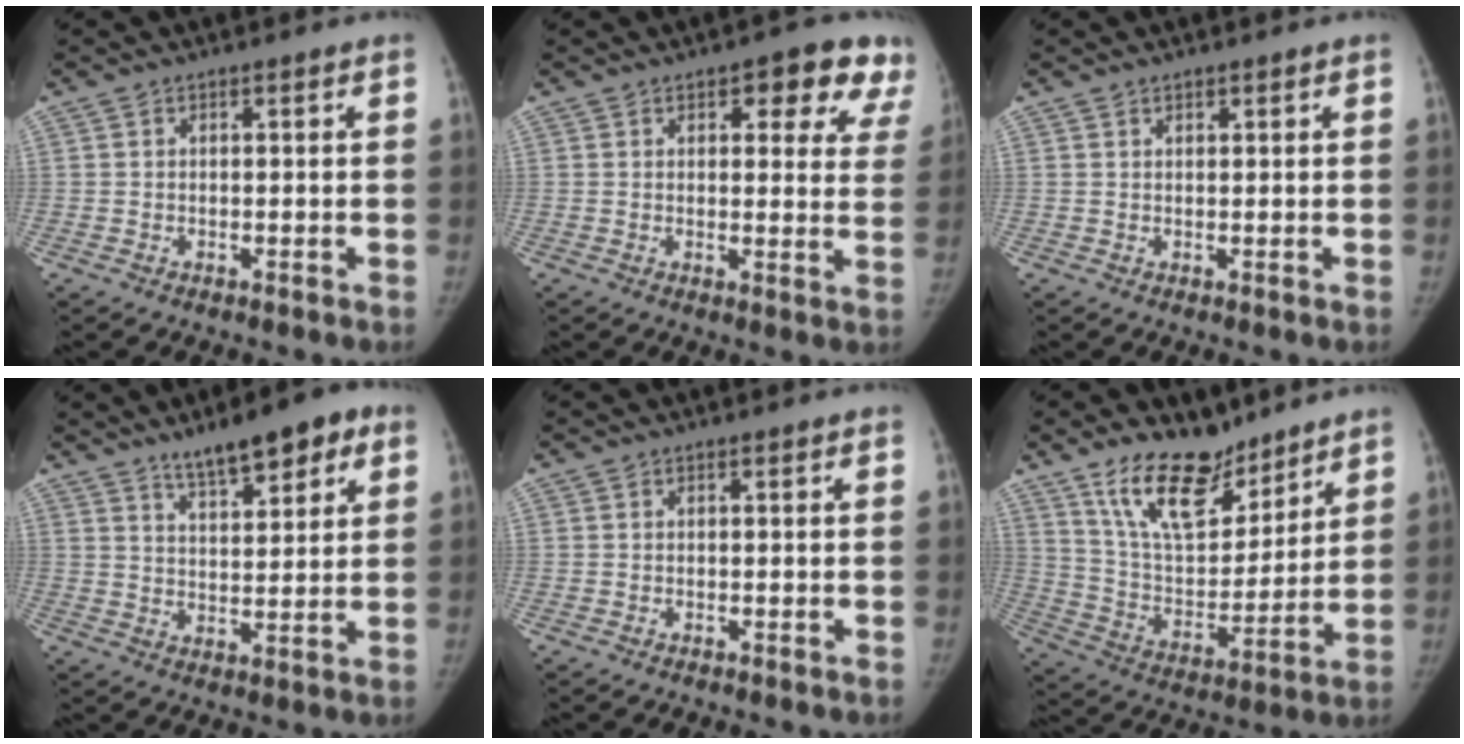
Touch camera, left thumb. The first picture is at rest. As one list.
[{"total": 12.3, "force": [7.1, 5.3, 8.5], "torque": [-0.052, -0.027, 0.070]}, {"total": 1.0, "force": [0.8, 0.4, 0.3], "torque": [-0.001, -0.004, 0.011]}, {"total": 10.9, "force": [6.9, 3.7, 7.6], "torque": [-0.090, -0.024, 0.108]}, {"total": 0.0}, {"total": 16.9, "force": [12.2, 7.9, 8.7], "torque": [-0.105, -0.077, 0.226]}]